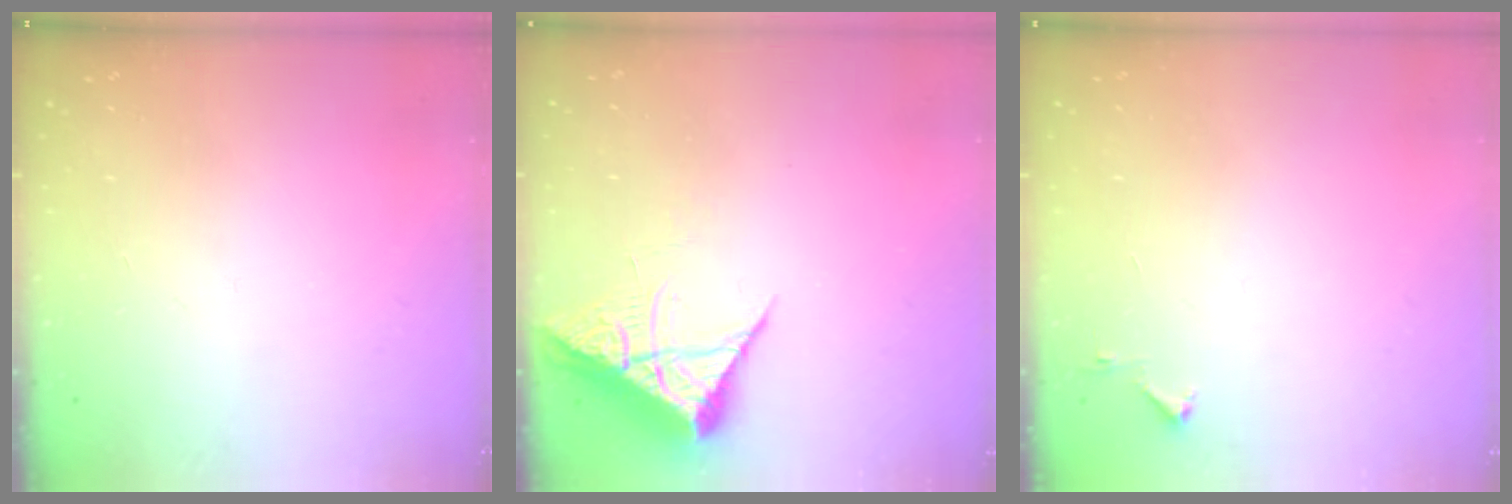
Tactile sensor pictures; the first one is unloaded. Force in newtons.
{"total": 7.5, "press": 7.5, "slide": 0.8}
{"total": 3.1, "press": 3.0, "slide": 0.3}